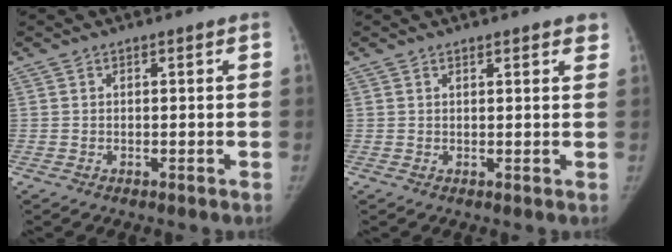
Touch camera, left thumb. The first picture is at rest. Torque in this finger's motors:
{"motor_torque": [0.17, -0.02, 0.42, 0.06, 0.03]}